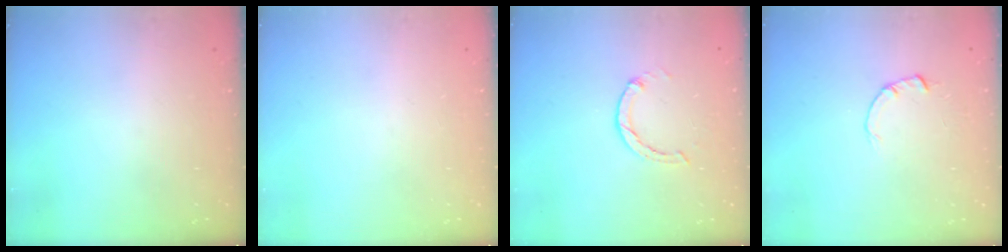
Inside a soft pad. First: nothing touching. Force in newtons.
{"total": 0.0}
{"total": 0.0}
{"total": 1.8, "press": 1.7, "slide": 0.3}